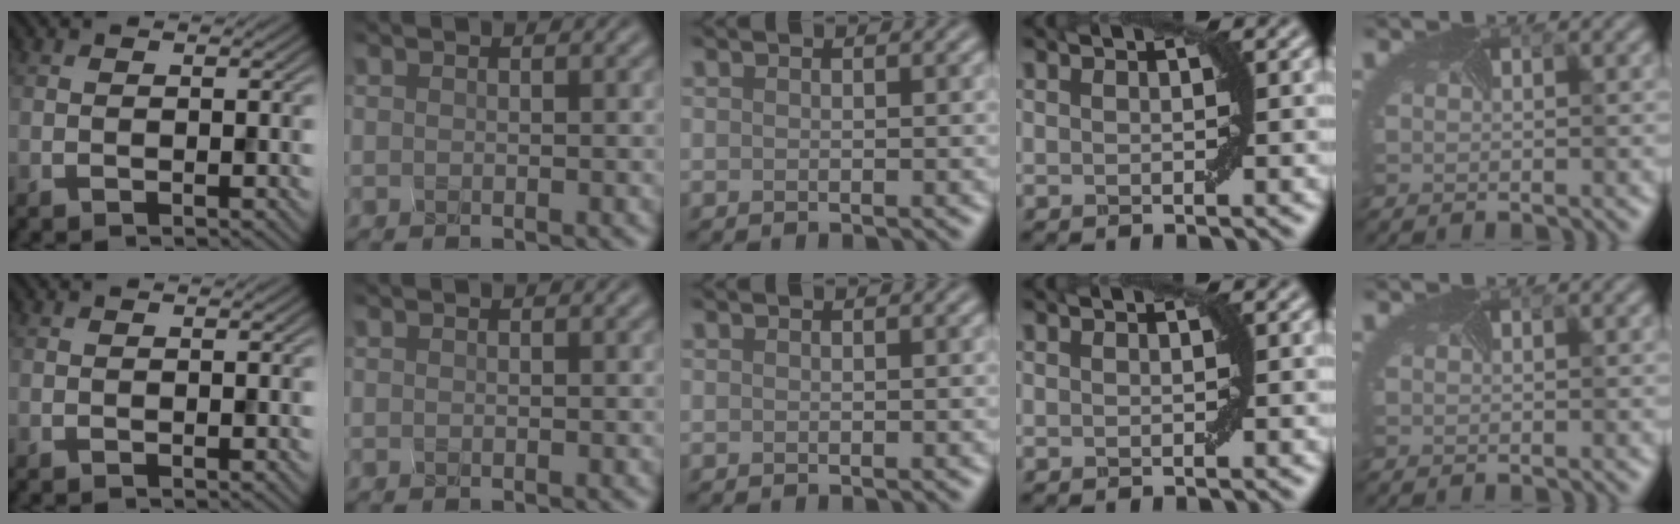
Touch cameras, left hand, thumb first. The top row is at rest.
{}